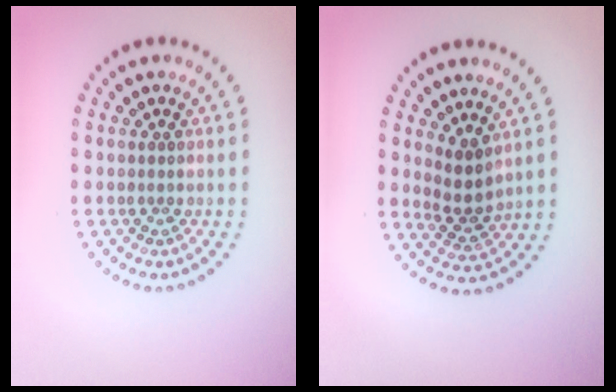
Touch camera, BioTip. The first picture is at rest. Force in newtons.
{"total": 2.5, "press": 1.9, "slide": 1.6}